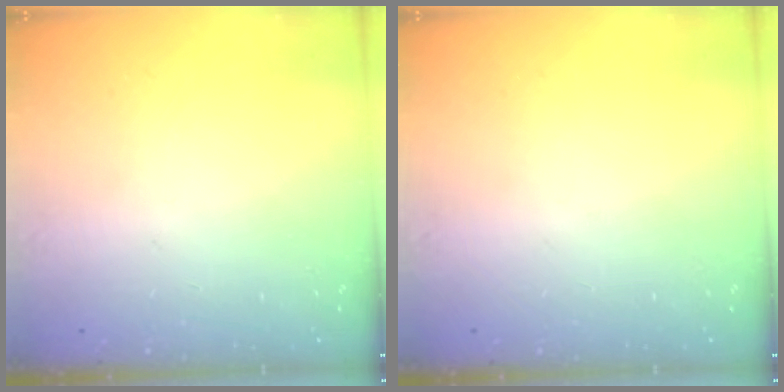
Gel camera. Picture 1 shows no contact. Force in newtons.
{"total": 0.0}